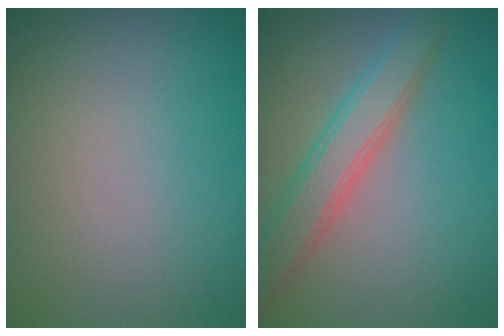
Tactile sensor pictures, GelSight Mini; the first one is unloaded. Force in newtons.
{"total": 4.3, "press": 4.2, "slide": 0.4}